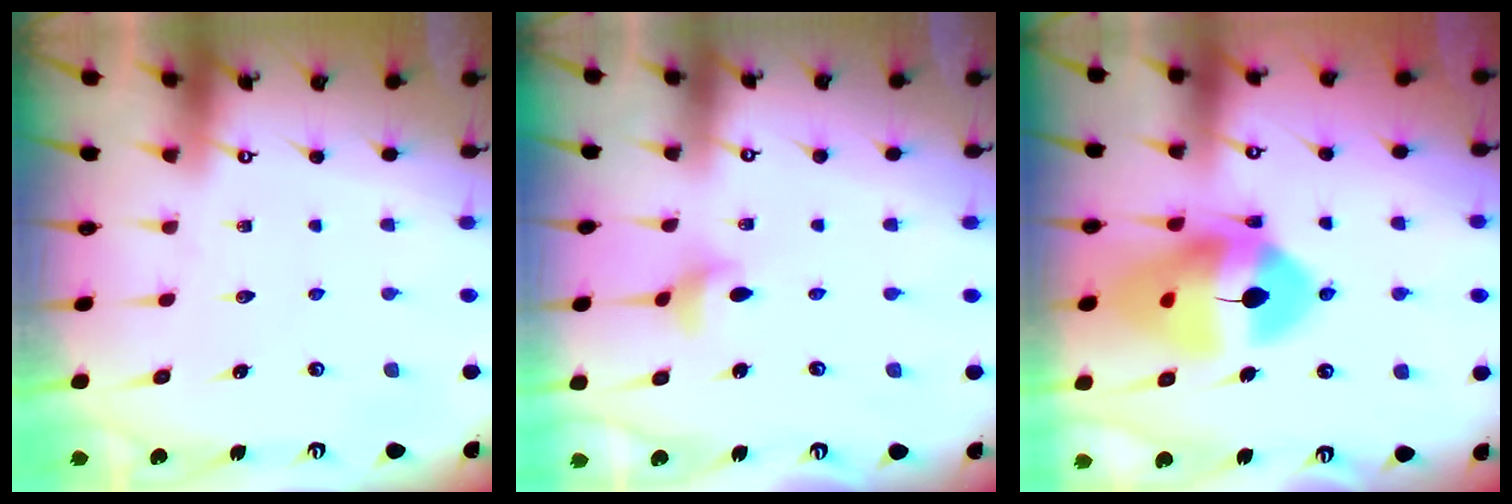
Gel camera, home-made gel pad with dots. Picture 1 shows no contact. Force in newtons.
{"total": 2.8, "press": 2.8, "slide": 0.3}
{"total": 16.0, "press": 15.8, "slide": 2.1}